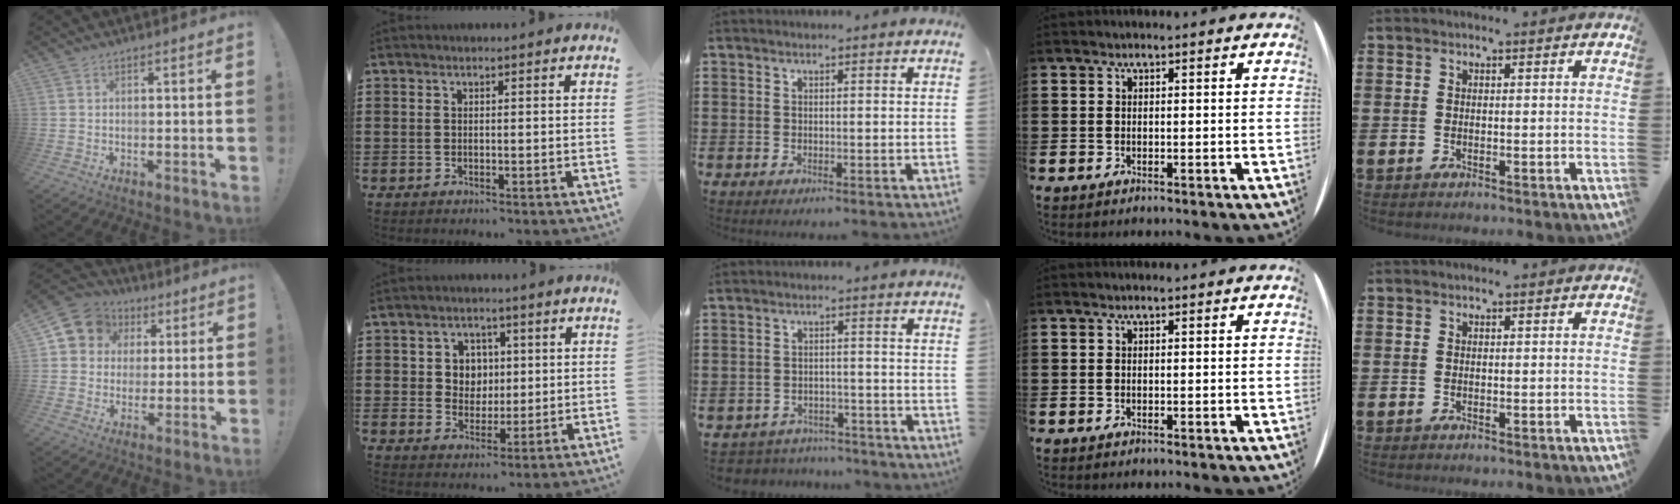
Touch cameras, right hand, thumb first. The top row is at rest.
{"thumb": {"total": 9.3, "force": [2.7, 8.5, 2.6], "torque": [-0.040, -0.007, 0.057]}, "index": {"total": 4.7, "force": [1.1, 4.4, 1.3], "torque": [-0.038, 0.013, 0.016]}, "middle": {"total": 3.4, "force": [-3.3, 0.5, -0.4], "torque": [-0.004, -0.002, -0.073]}}